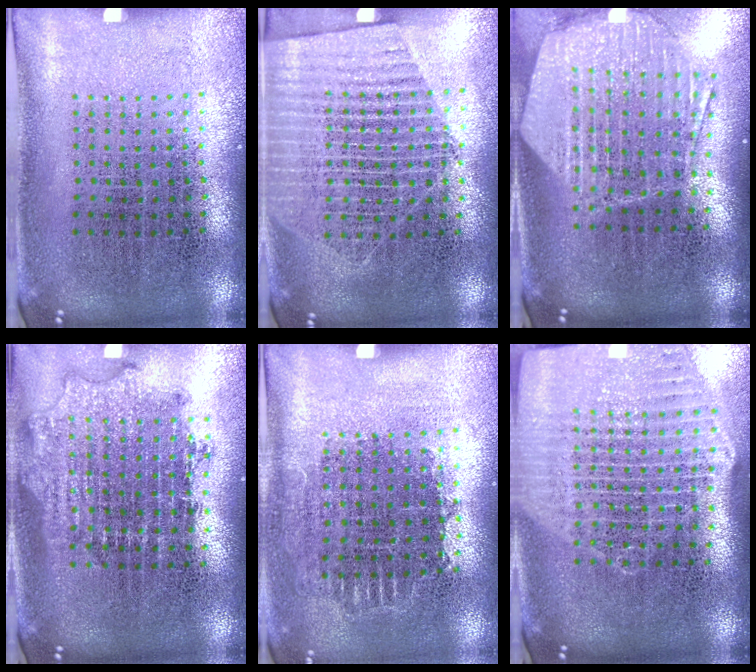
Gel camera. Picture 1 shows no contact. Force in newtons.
{"total": 1.7, "press": 1.5, "slide": 0.8}
{"total": 2.2, "press": 1.9, "slide": 1.1}
{"total": 1.8, "press": 1.4, "slide": 1.1}
{"total": 0.7, "press": 0.7, "slide": 0.1}
{"total": 2.8, "press": 2.3, "slide": 1.5}